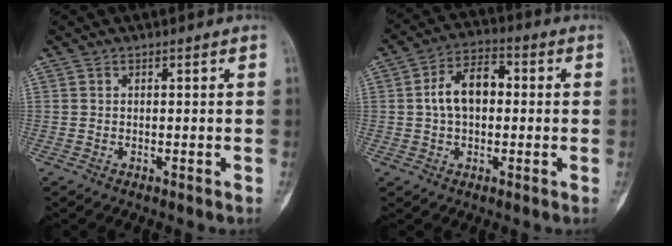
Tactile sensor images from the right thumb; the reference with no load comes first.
{"total": 9.0, "force": [0.5, 5.7, 6.9], "torque": [-0.109, 0.026, 0.002]}